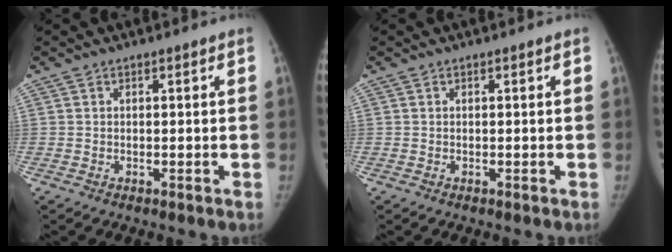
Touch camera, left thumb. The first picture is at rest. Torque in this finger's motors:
{"motor_torque": [0.01, 0.00, 0.07, 0.03, 0.00]}